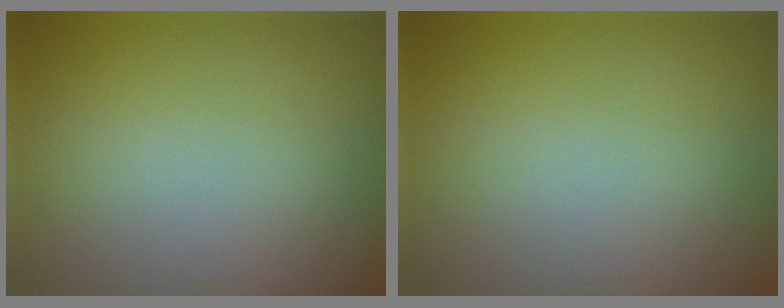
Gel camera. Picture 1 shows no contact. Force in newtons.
{"total": 0.0}